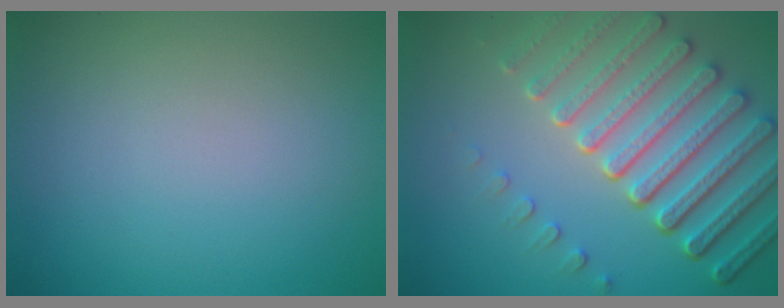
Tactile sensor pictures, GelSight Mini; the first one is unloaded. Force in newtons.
{"total": 7.9, "press": 5.7, "slide": 5.4}